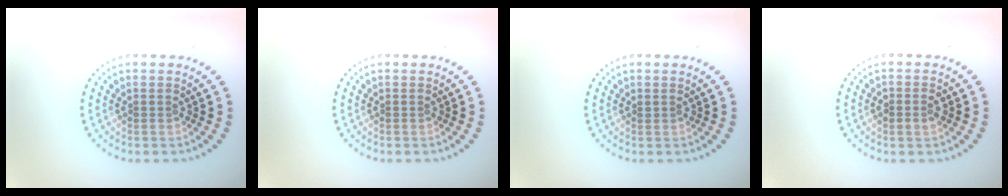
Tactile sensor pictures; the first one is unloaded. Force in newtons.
{"total": 0.0}
{"total": 0.5, "press": 0.4, "slide": 0.4}
{"total": 1.5, "press": 1.5, "slide": 0.2}